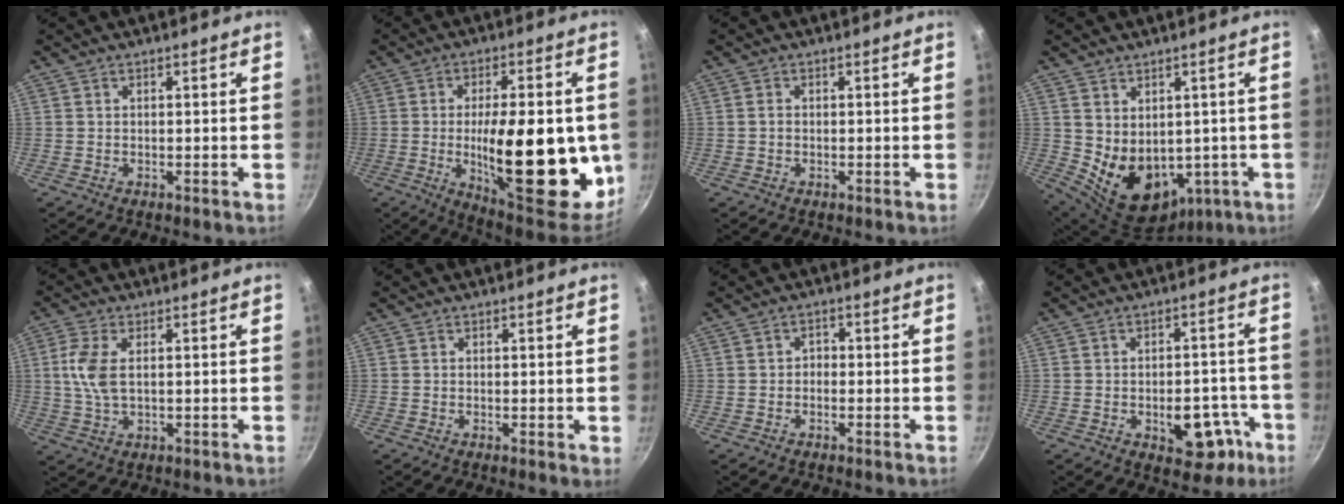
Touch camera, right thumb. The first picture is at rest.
{"total": 27.4, "force": [-3.0, 10.5, 25.1], "torque": [-0.334, -0.014, -0.034]}
{"total": 0.9, "force": [-0.1, 0.7, 0.5], "torque": [-0.008, 0.005, -0.002]}
{"total": 13.3, "force": [-0.3, 9.8, 9.0], "torque": [-0.119, -0.018, 0.033]}
{"total": 6.7, "force": [1.1, 3.4, 5.6], "torque": [-0.120, 0.004, 0.020]}
{"total": 0.8, "force": [0.1, 0.3, 0.8], "torque": [-0.010, -0.002, 0.000]}
{"total": 1.5, "force": [-0.5, 1.3, 0.7], "torque": [-0.005, 0.007, -0.012]}
{"total": 10.4, "force": [-4.0, 6.1, 7.4], "torque": [-0.056, 0.028, -0.045]}